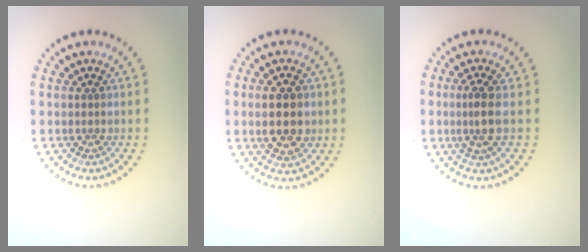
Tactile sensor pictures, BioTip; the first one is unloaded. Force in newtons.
{"total": 4.1, "press": 4.1, "slide": 0.3}
{"total": 2.5, "press": 2.2, "slide": 1.3}